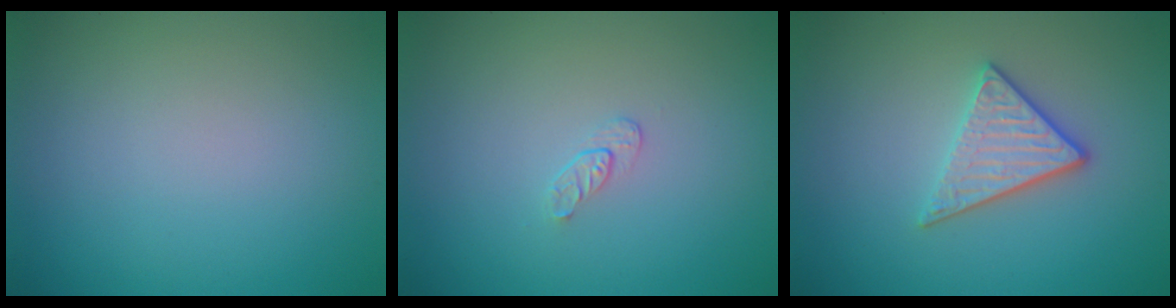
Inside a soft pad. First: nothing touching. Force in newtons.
{"total": 0.8, "press": 0.5, "slide": 0.7}
{"total": 3.3, "press": 2.9, "slide": 1.5}